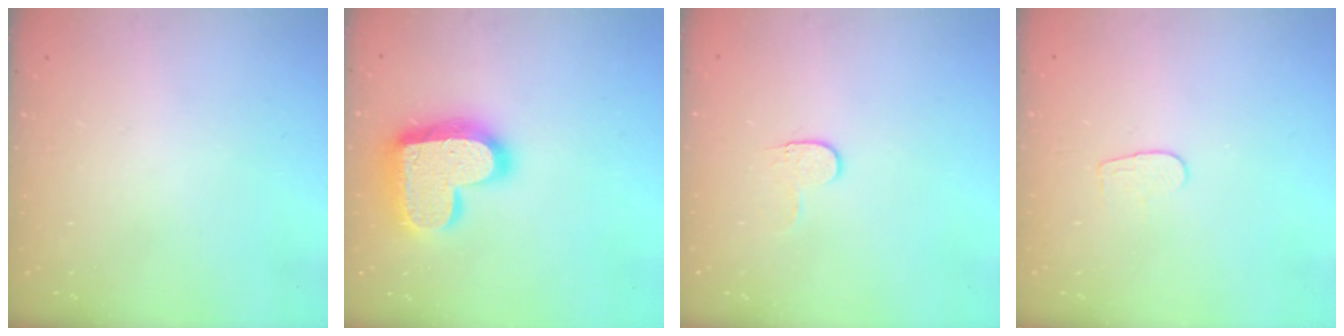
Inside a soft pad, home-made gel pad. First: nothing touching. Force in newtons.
{"total": 22.2, "press": 22.1, "slide": 1.5}
{"total": 4.1, "press": 4.1, "slide": 0.4}
{"total": 4.6, "press": 4.6, "slide": 0.2}